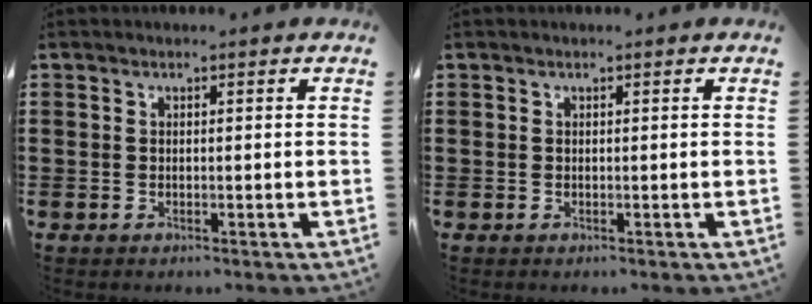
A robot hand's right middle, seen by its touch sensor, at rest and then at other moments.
{"total": 0.0}